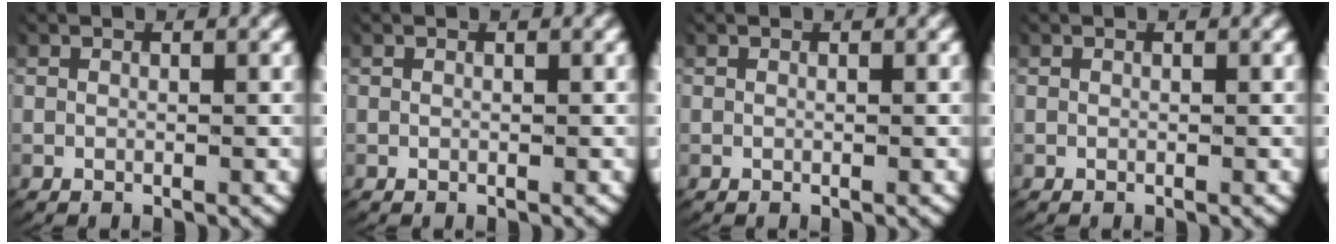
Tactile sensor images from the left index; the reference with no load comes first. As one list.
[{"total": 0.0}, {"total": 0.0}, {"total": 0.0}]